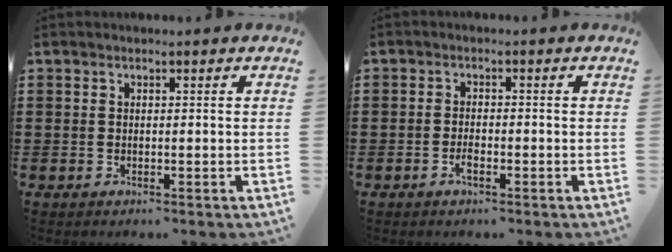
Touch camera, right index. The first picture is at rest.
{"total": 1.6, "force": [-0.9, 0.6, 1.2], "torque": [-0.025, -0.001, -0.016]}